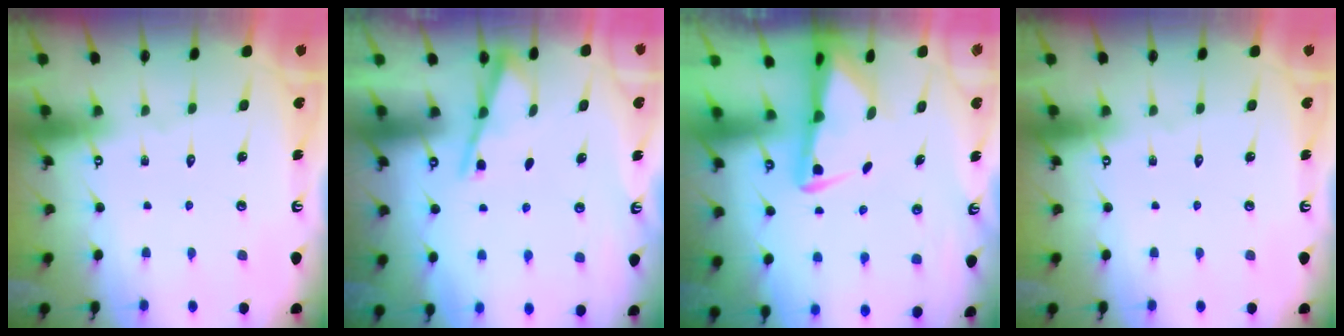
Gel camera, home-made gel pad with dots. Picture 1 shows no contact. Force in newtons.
{"total": 2.6, "press": 2.6, "slide": 0.2}
{"total": 3.6, "press": 3.5, "slide": 0.7}
{"total": 0.0}